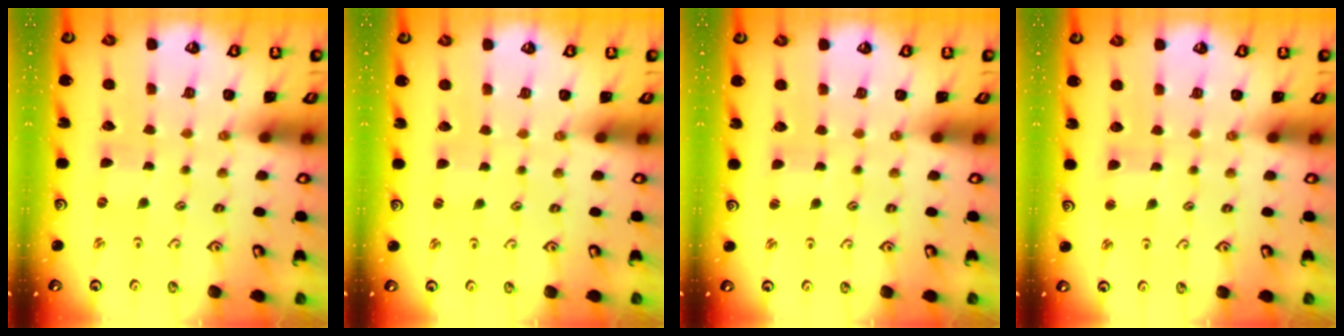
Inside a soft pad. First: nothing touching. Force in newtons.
{"total": 1.6, "press": 1.6, "slide": 0.3}
{"total": 1.0, "press": 1.0, "slide": 0.0}
{"total": 2.8, "press": 2.7, "slide": 0.6}